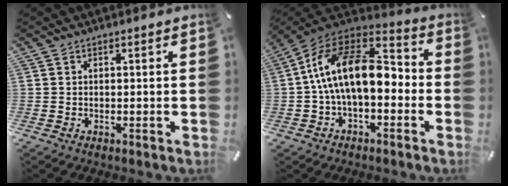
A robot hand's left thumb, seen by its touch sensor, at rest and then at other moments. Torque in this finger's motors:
{"motor_torque": [1.98, 3.03, 1.32, 0.62, 0.69]}